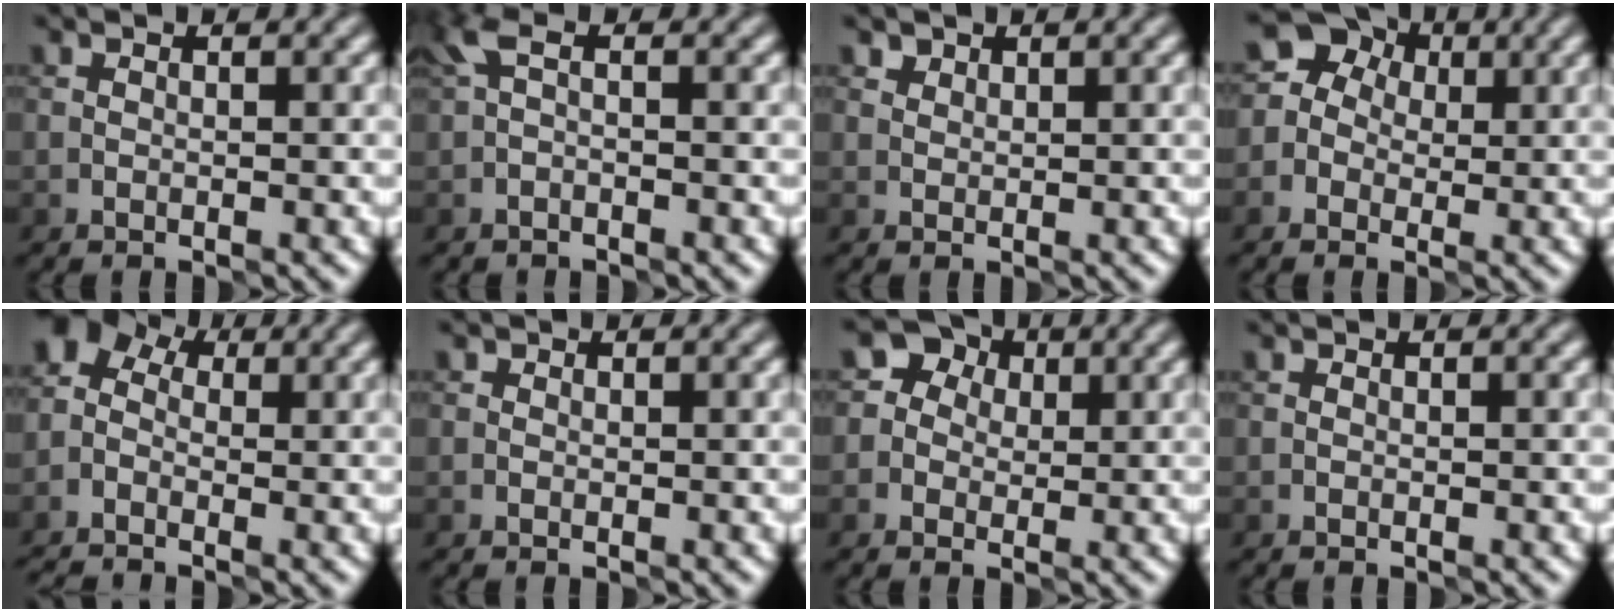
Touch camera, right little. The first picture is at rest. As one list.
[{"total": 1.3, "force": [-0.2, 0.3, 1.2], "torque": [-0.030, 0.005, -0.008]}, {"total": 1.4, "force": [1.2, 0.7, 0.4], "torque": [0.000, 0.004, 0.011]}, {"total": 6.9, "force": [1.6, 6.1, 2.8], "torque": [-0.019, 0.043, -0.016]}, {"total": 3.9, "force": [-1.2, 3.1, 2.2], "torque": [-0.041, 0.008, -0.026]}, {"total": 0.0}, {"total": 4.7, "force": [1.5, 4.0, 1.8], "torque": [0.003, 0.019, -0.001]}, {"total": 0.0}]